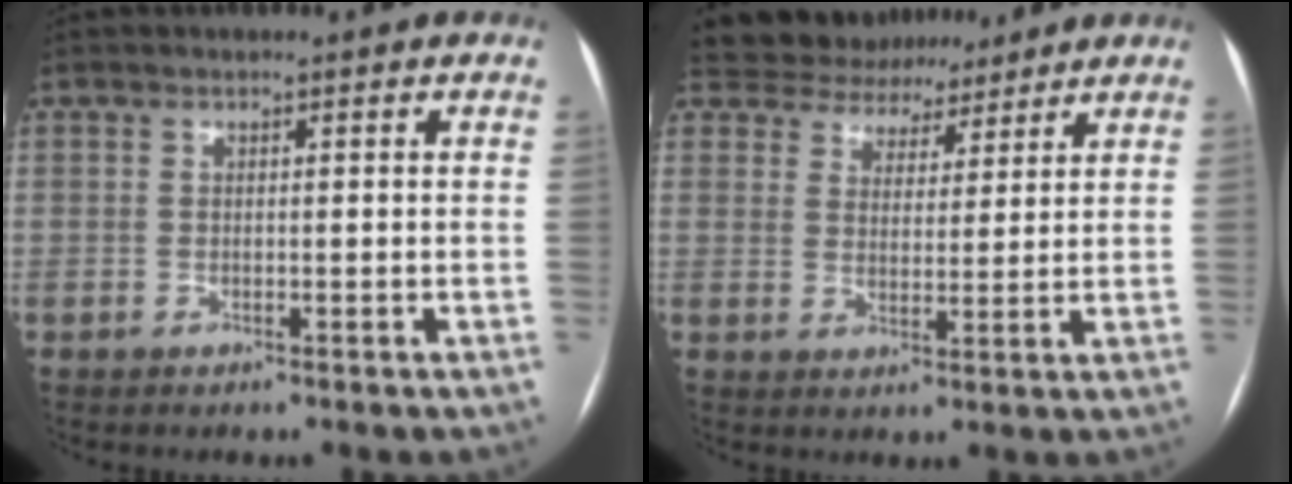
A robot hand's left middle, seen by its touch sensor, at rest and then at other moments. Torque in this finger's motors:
{"motor_torque": [0.11, -0.23, 0.02, -0.01]}